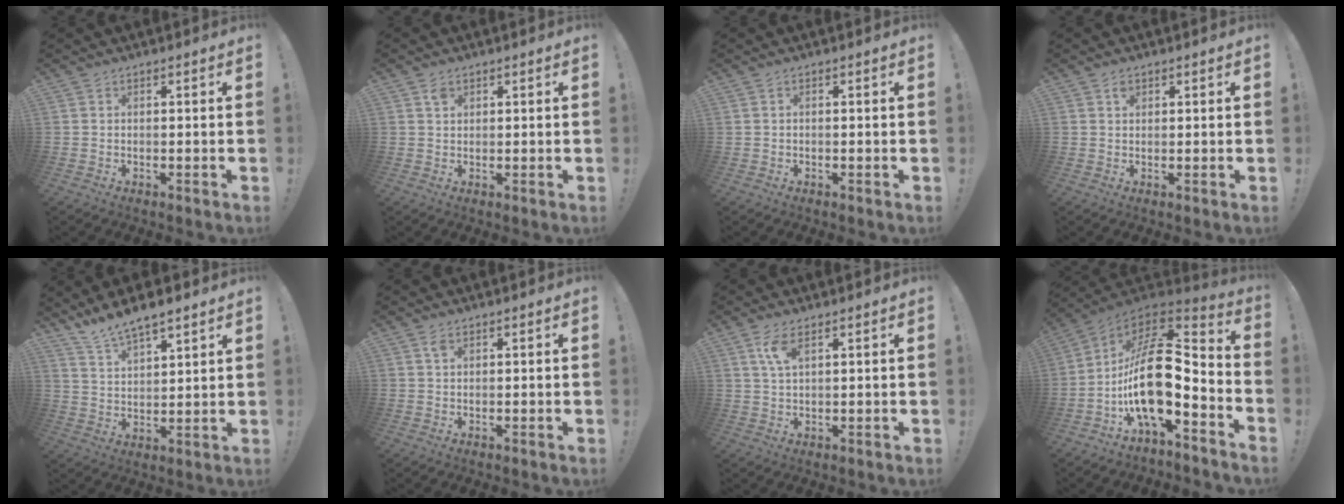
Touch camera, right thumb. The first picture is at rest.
{"total": 1.8, "force": [1.1, 1.2, 0.6], "torque": [-0.006, -0.003, 0.020]}
{"total": 0.0}
{"total": 1.4, "force": [0.7, 1.1, 0.5], "torque": [0.006, -0.006, 0.010]}
{"total": 8.5, "force": [7.6, 1.9, 3.3], "torque": [-0.064, -0.050, 0.142]}
{"total": 1.5, "force": [0.8, 0.9, 0.9], "torque": [-0.019, 0.002, 0.015]}
{"total": 5.1, "force": [2.2, 2.0, 4.1], "torque": [-0.076, 0.000, 0.038]}
{"total": 20.3, "force": [-3.0, 9.0, 17.9], "torque": [-0.337, 0.009, -0.048]}